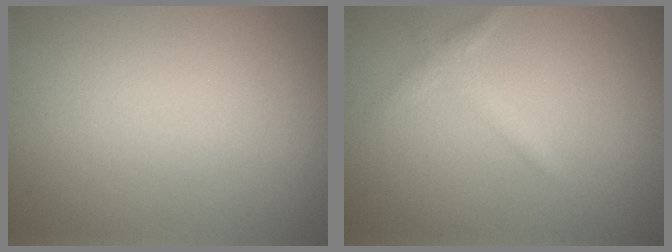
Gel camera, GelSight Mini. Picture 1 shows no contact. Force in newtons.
{"total": 1.4, "press": 1.4, "slide": 0.1}